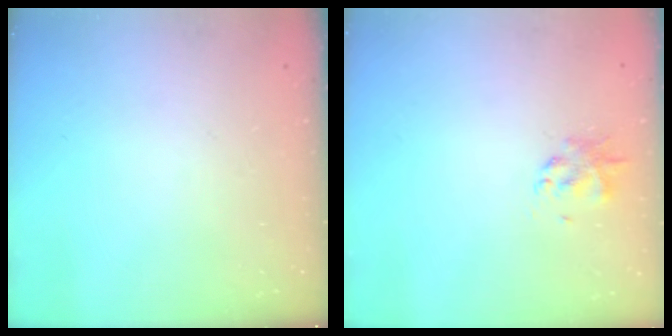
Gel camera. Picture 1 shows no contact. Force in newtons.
{"total": 1.9, "press": 1.9, "slide": 0.4}